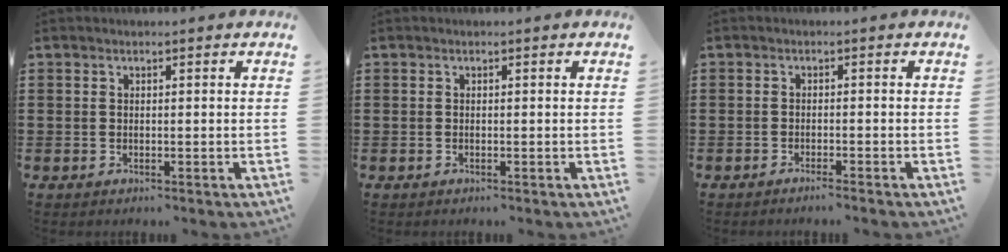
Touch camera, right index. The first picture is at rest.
{"total": 0.0}
{"total": 1.3, "force": [-1.2, -0.2, 0.5], "torque": [-0.008, 0.000, -0.023]}